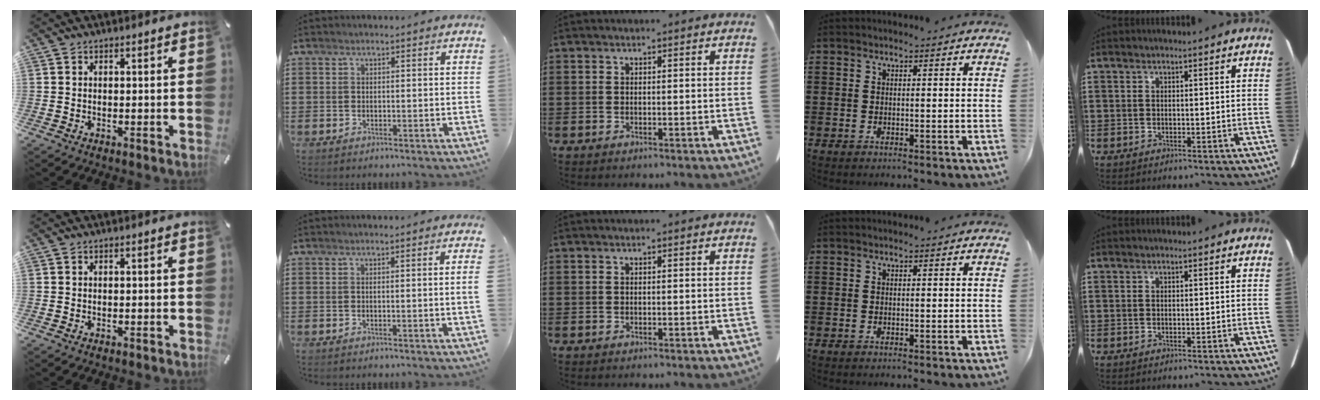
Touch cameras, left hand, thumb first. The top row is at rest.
{"thumb": {"total": 0.6, "force": [-0.5, 0.2, 0.2], "torque": [-0.005, 0.000, -0.011]}, "index": {"total": 1.1, "force": [0.0, -0.5, 1.0], "torque": [-0.016, -0.006, -0.003]}}